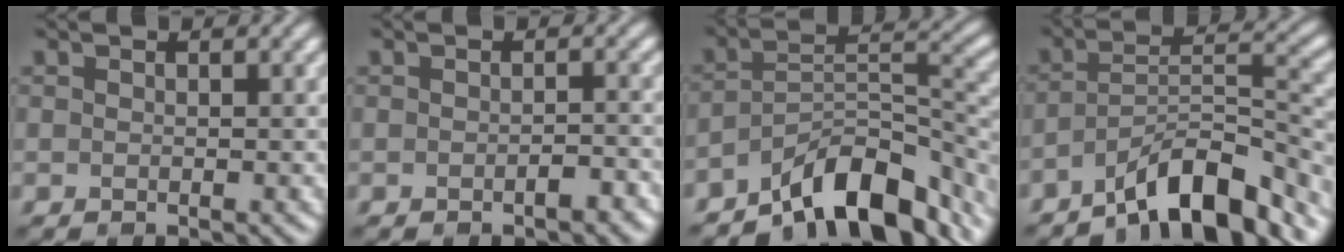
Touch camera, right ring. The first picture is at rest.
{"total": 1.3, "force": [-0.8, 0.4, 1.0], "torque": [-0.016, 0.002, -0.012]}
{"total": 10.5, "force": [-7.5, 3.7, 6.3], "torque": [-0.080, 0.005, -0.137]}
{"total": 9.0, "force": [-6.6, 2.4, 5.6], "torque": [-0.078, 0.012, -0.115]}